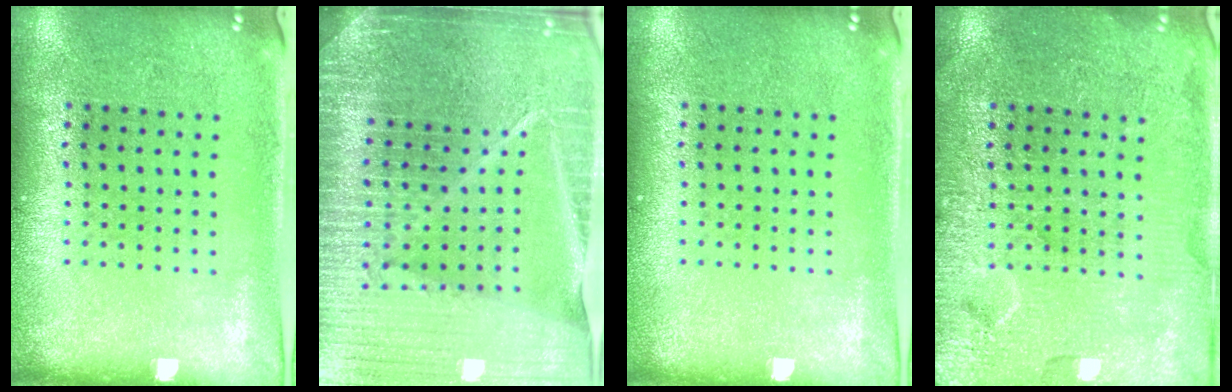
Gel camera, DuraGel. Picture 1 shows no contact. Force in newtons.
{"total": 6.4, "press": 5.6, "slide": 3.2}
{"total": 0.0}
{"total": 6.1, "press": 6.0, "slide": 0.8}